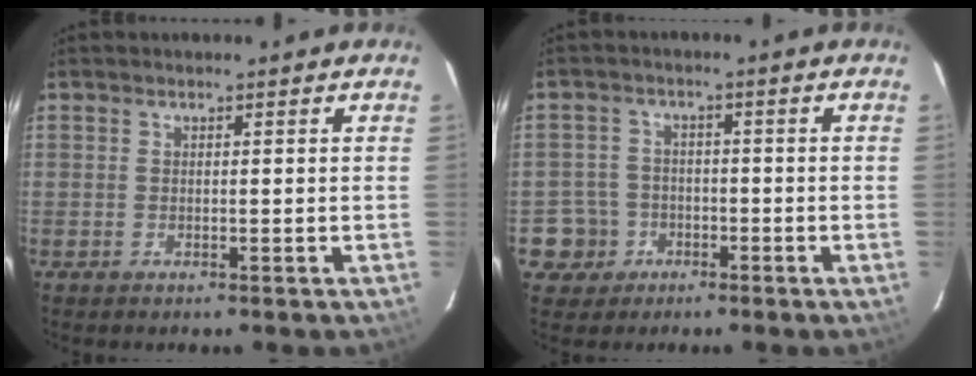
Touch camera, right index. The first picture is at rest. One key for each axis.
{"total": 5.6, "fx": -2.2, "fy": 5.2, "fz": 0.2, "tx": -0.015, "ty": 0.023, "tz": -0.038}